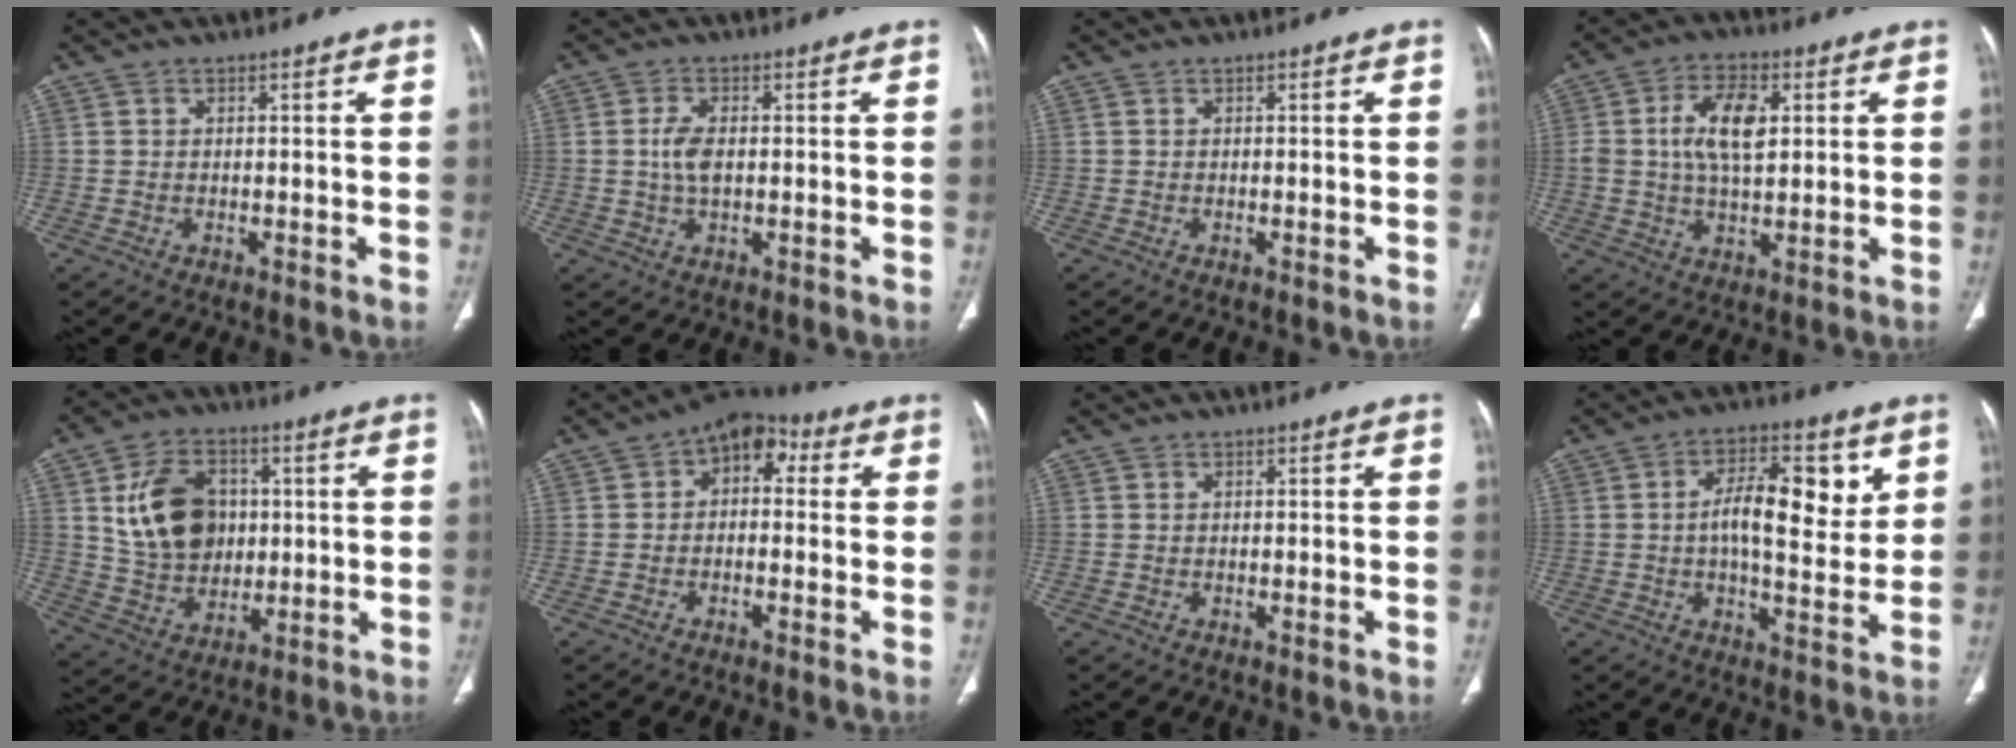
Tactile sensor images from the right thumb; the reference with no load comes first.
{"total": 3.9, "force": [0.1, 1.9, 3.4], "torque": [-0.072, 0.002, 0.001]}
{"total": 0.0}
{"total": 9.6, "force": [1.9, 5.0, 8.0], "torque": [-0.139, 0.002, 0.034]}
{"total": 14.8, "force": [2.8, 11.1, 9.3], "torque": [-0.127, -0.006, 0.058]}
{"total": 7.3, "force": [1.3, 4.7, 5.3], "torque": [-0.047, 0.027, 0.002]}
{"total": 0.0}
{"total": 12.4, "force": [2.8, 5.5, 10.8], "torque": [-0.140, -0.007, 0.040]}